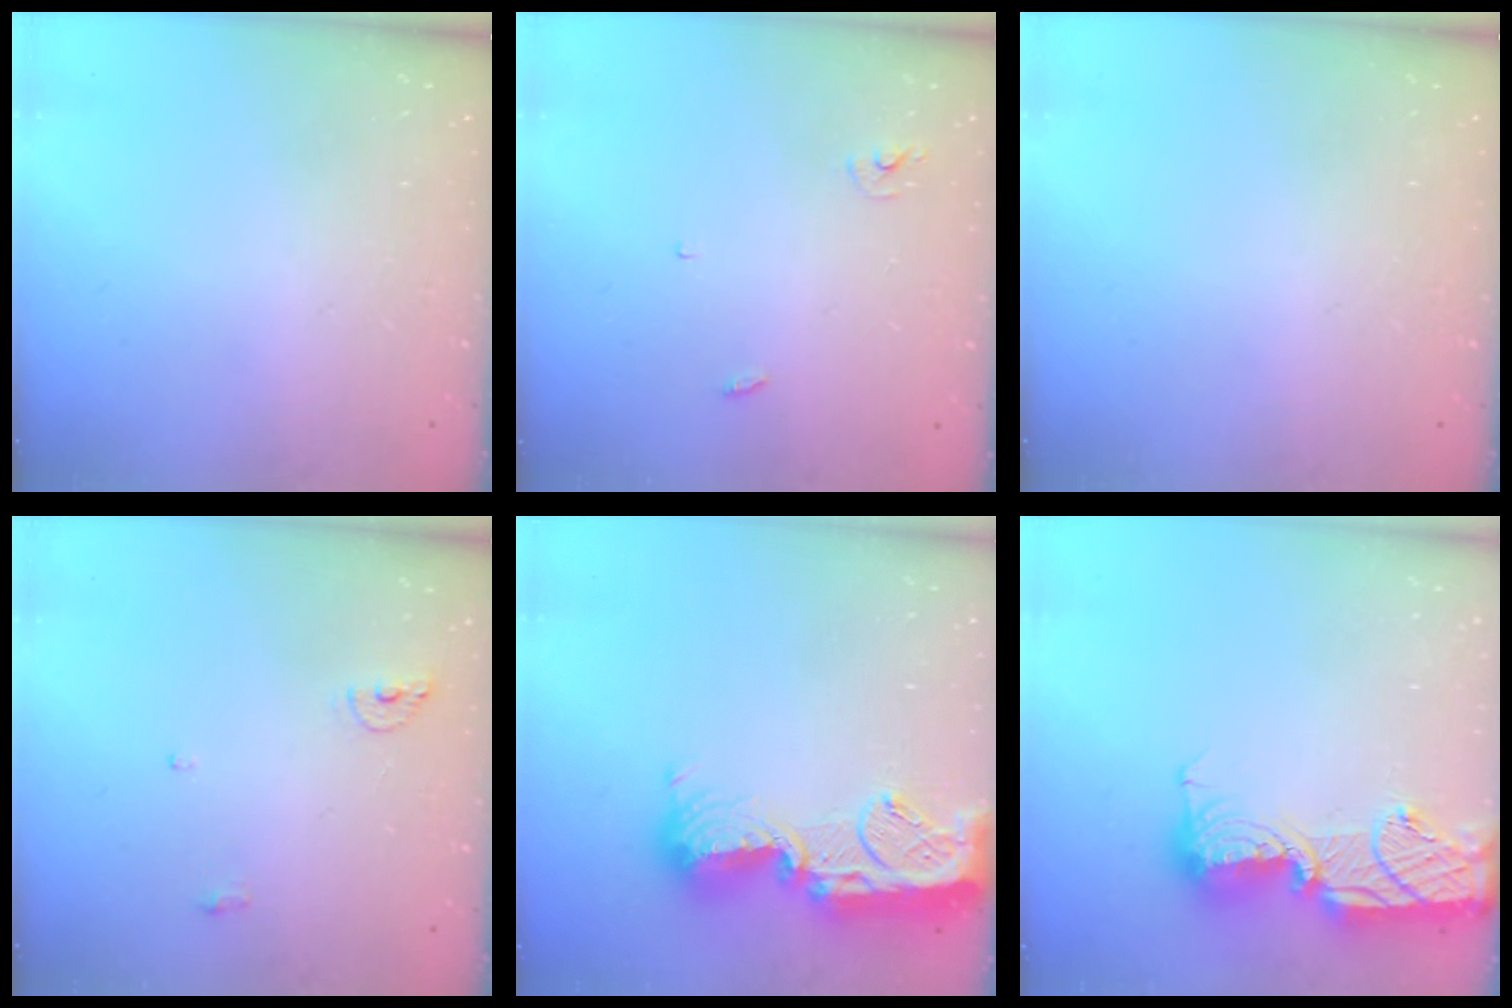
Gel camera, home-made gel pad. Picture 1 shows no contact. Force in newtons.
{"total": 2.4, "press": 2.4, "slide": 0.2}
{"total": 0.0}
{"total": 6.3, "press": 6.3, "slide": 0.3}
{"total": 16.6, "press": 16.6, "slide": 1.4}
{"total": 17.0, "press": 16.3, "slide": 4.7}